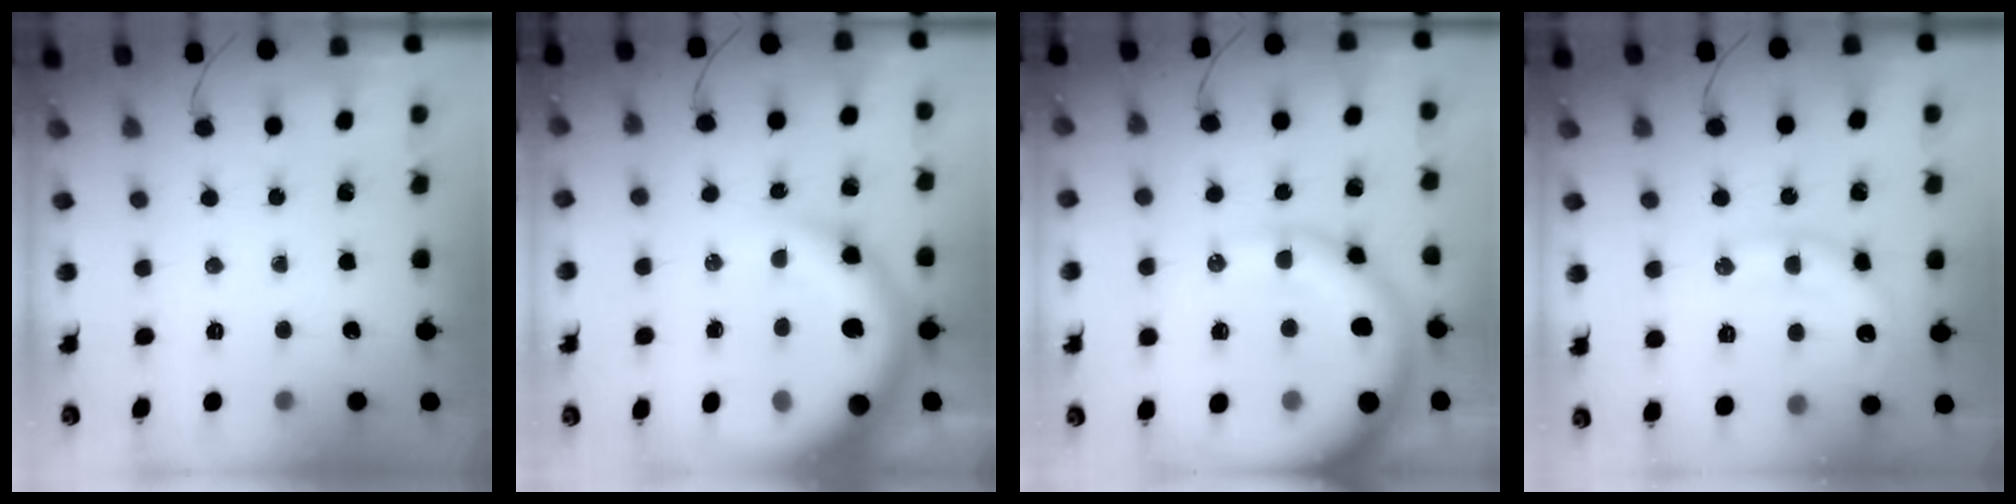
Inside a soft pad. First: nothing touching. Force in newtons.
{"total": 16.0, "press": 15.5, "slide": 4.2}
{"total": 19.6, "press": 19.2, "slide": 3.7}
{"total": 12.4, "press": 12.4, "slide": 0.8}